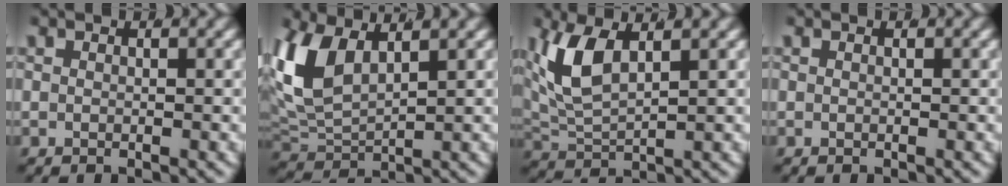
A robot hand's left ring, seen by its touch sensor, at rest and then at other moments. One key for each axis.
{"total": 6.3, "fx": 1.8, "fy": 4.0, "fz": 4.4, "tx": -0.135, "ty": -0.012, "tz": 0.047}
{"total": 4.9, "fx": 1.9, "fy": 2.4, "fz": 3.7, "tx": -0.108, "ty": -0.007, "tz": 0.047}
{"total": 0.0}